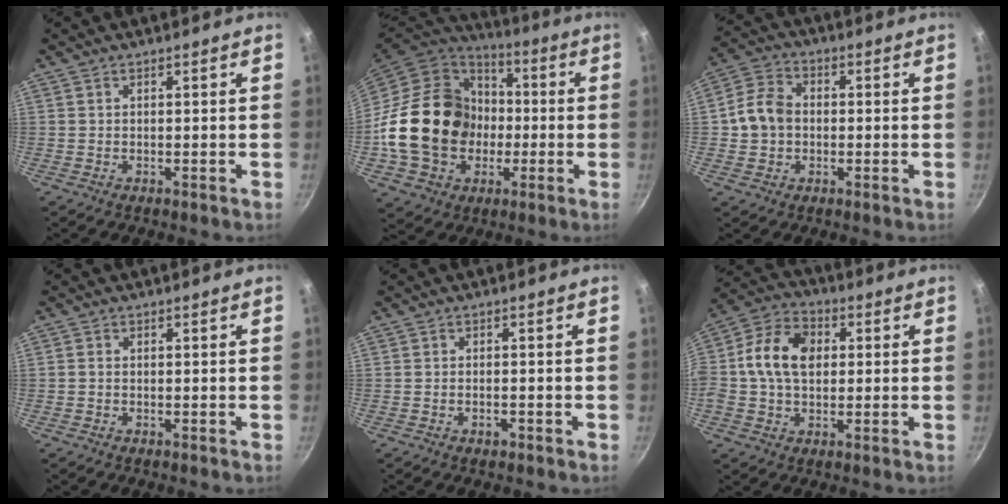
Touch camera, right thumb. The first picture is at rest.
{"total": 25.4, "force": [-2.6, 20.5, 14.7], "torque": [-0.244, 0.043, -0.030]}
{"total": 8.1, "force": [-0.3, 6.6, 4.7], "torque": [-0.072, 0.020, -0.020]}
{"total": 0.6, "force": [-0.2, 0.5, 0.3], "torque": [-0.005, 0.003, -0.005]}
{"total": 1.5, "force": [-0.8, 0.8, 1.0], "torque": [-0.016, 0.006, -0.013]}
{"total": 12.9, "force": [1.4, 9.2, 9.0], "torque": [-0.146, 0.019, 0.004]}